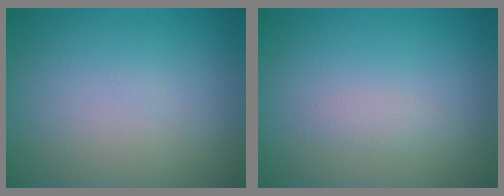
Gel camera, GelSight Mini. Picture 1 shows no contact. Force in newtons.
{"total": 0.8, "press": 0.8, "slide": 0.0}